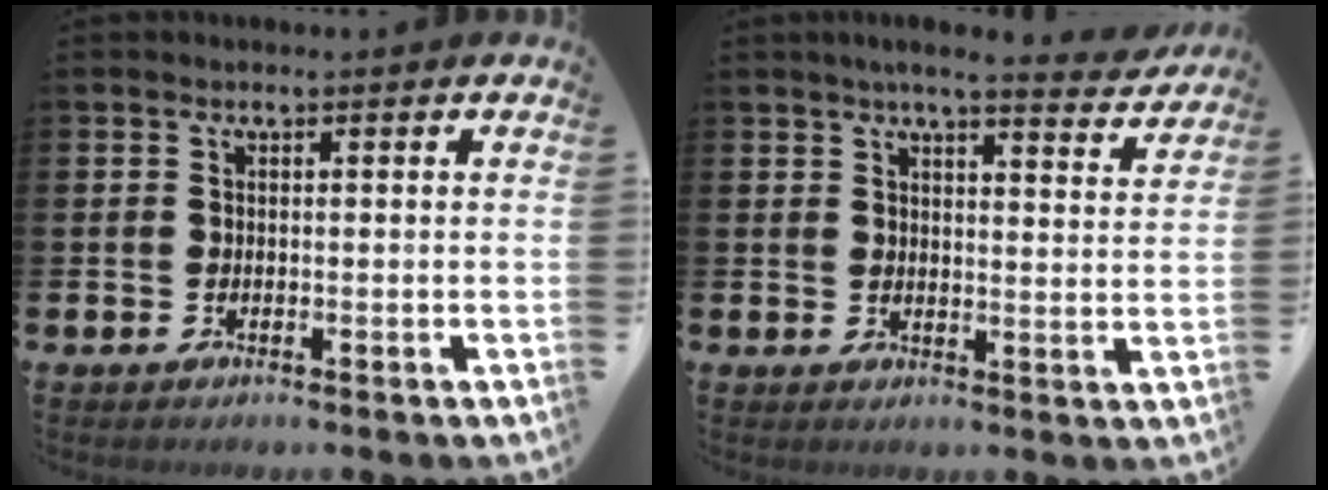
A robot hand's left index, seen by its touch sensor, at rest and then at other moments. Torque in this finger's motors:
{"motor_torque": [1.03, -1.11, 0.19, 0.09]}